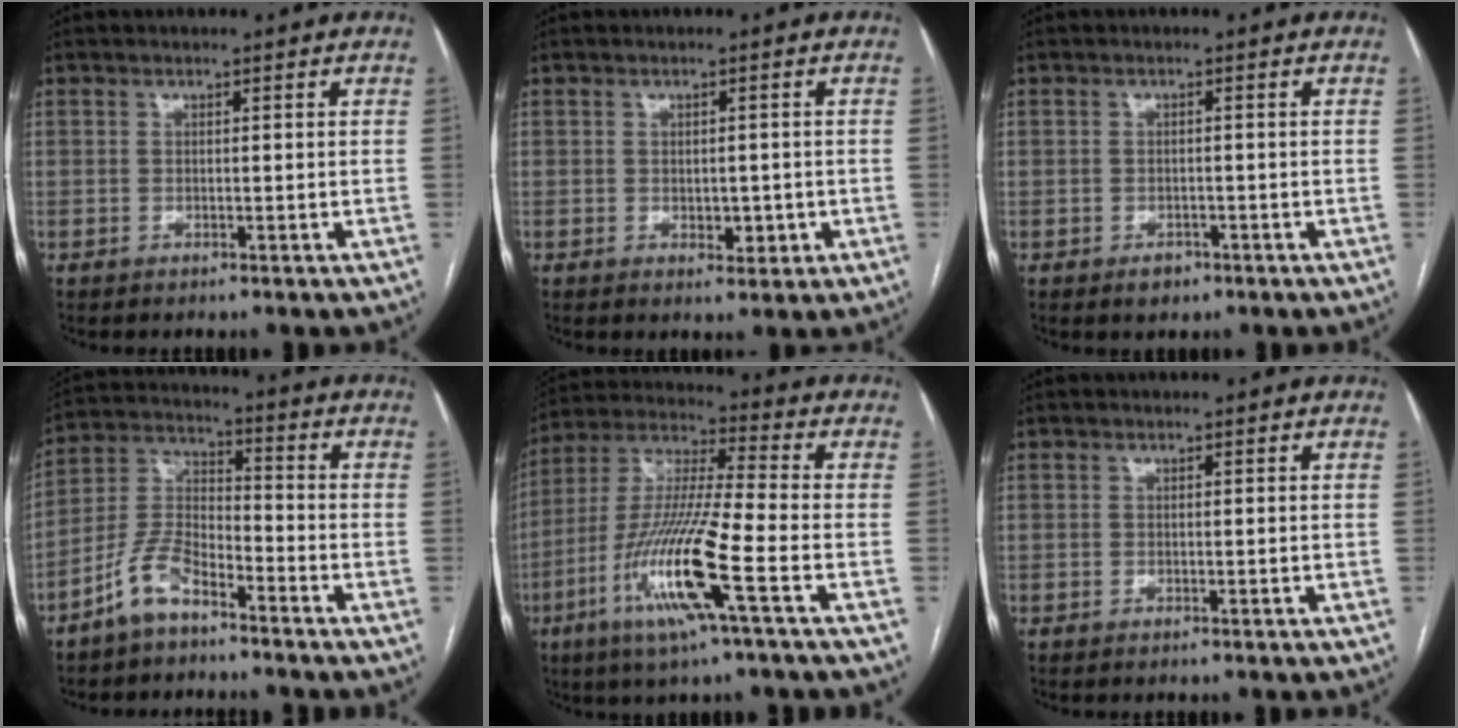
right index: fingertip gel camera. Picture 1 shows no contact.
{"total": 2.9, "force": [-0.6, 1.8, 2.2], "torque": [-0.026, 0.000, 0.002]}
{"total": 2.1, "force": [-1.2, 1.5, 0.8], "torque": [-0.010, 0.002, -0.013]}
{"total": 8.2, "force": [-5.8, 3.0, 4.9], "torque": [-0.113, 0.008, -0.118]}
{"total": 15.8, "force": [-6.1, 0.1, 14.6], "torque": [-0.299, -0.016, -0.121]}
{"total": 0.0}